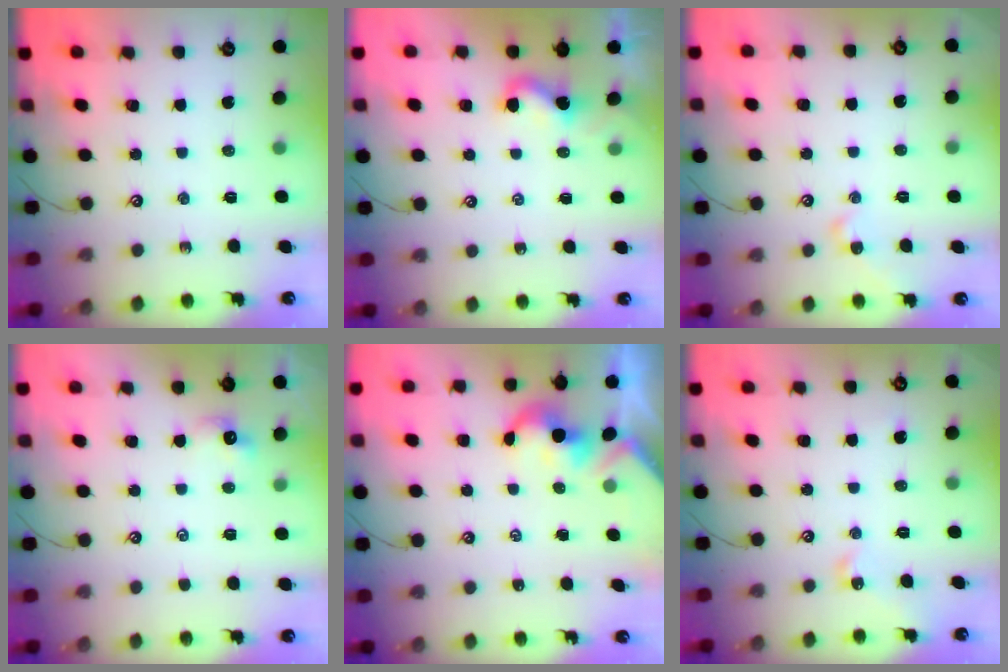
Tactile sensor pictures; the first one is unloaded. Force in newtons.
{"total": 2.9, "press": 2.9, "slide": 0.4}
{"total": 2.0, "press": 1.9, "slide": 0.6}
{"total": 2.3, "press": 2.2, "slide": 0.4}
{"total": 2.2, "press": 2.2, "slide": 0.4}
{"total": 3.1, "press": 3.1, "slide": 0.3}